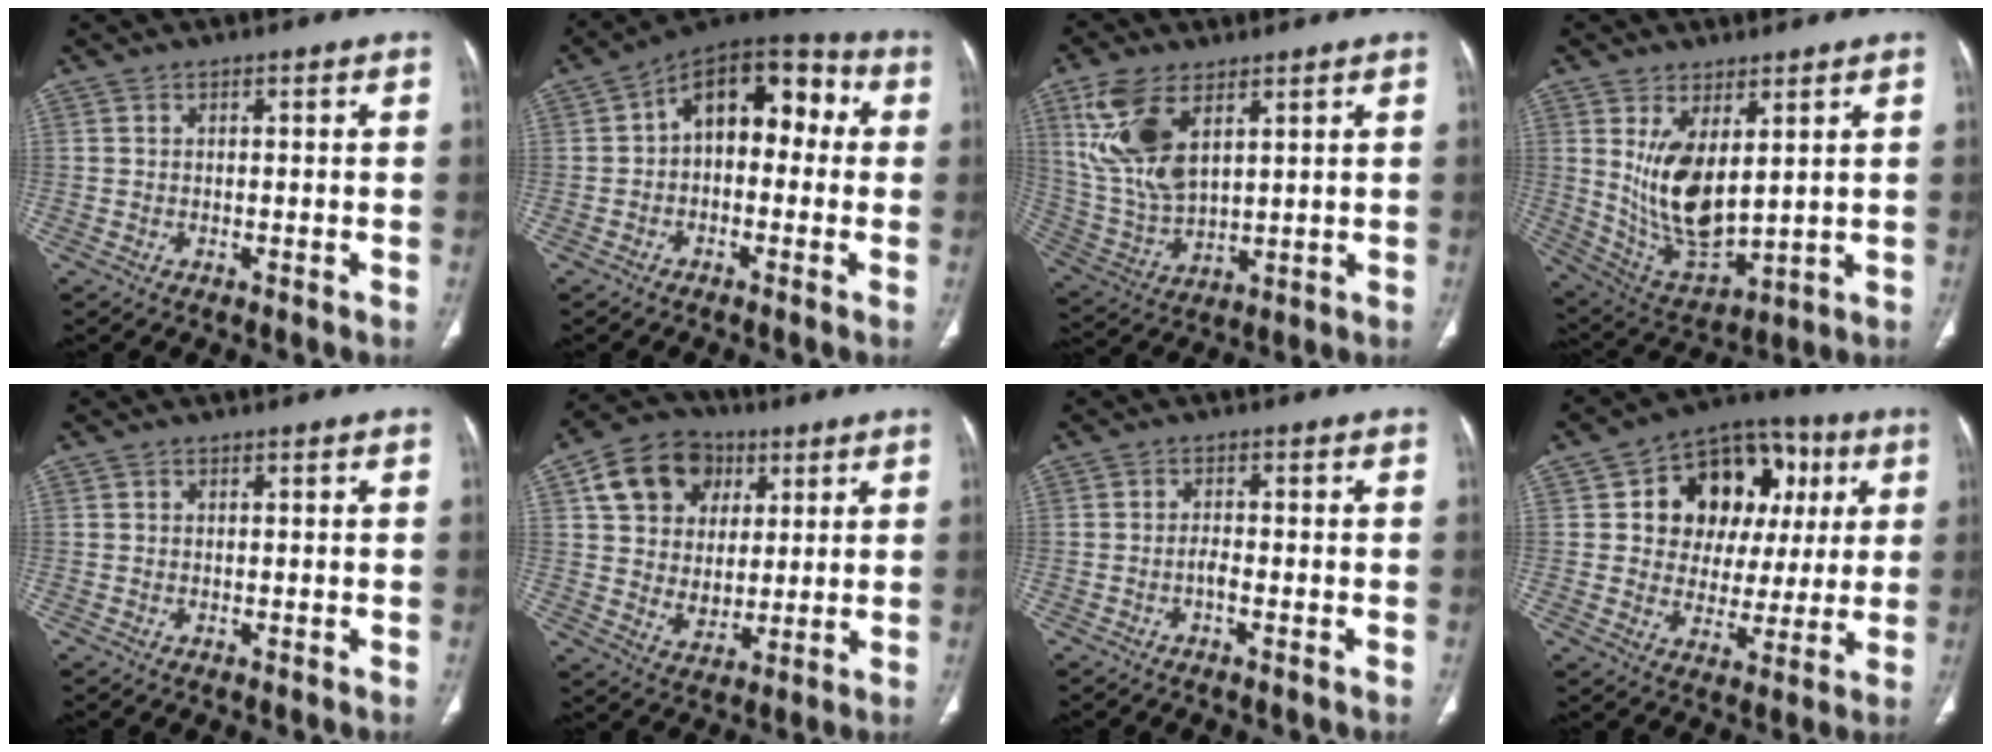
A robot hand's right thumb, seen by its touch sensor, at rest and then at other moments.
{"total": 13.5, "force": [1.1, 8.5, 10.5], "torque": [-0.107, 0.049, -0.002]}
{"total": 14.1, "force": [6.0, 7.3, 10.5], "torque": [-0.216, -0.019, 0.132]}
{"total": 13.0, "force": [3.3, 6.4, 10.8], "torque": [-0.186, -0.029, 0.088]}
{"total": 0.0}
{"total": 15.2, "force": [5.6, 12.1, 7.2], "torque": [-0.096, -0.005, 0.099]}
{"total": 1.8, "force": [-0.8, 0.6, 1.5], "torque": [-0.028, 0.005, -0.016]}
{"total": 18.6, "force": [5.1, 14.1, 11.0], "torque": [-0.090, 0.022, 0.082]}